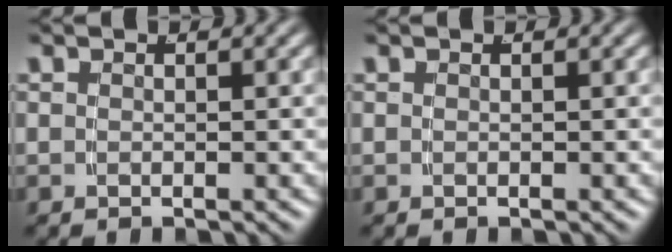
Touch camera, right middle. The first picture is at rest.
{"total": 0.0}